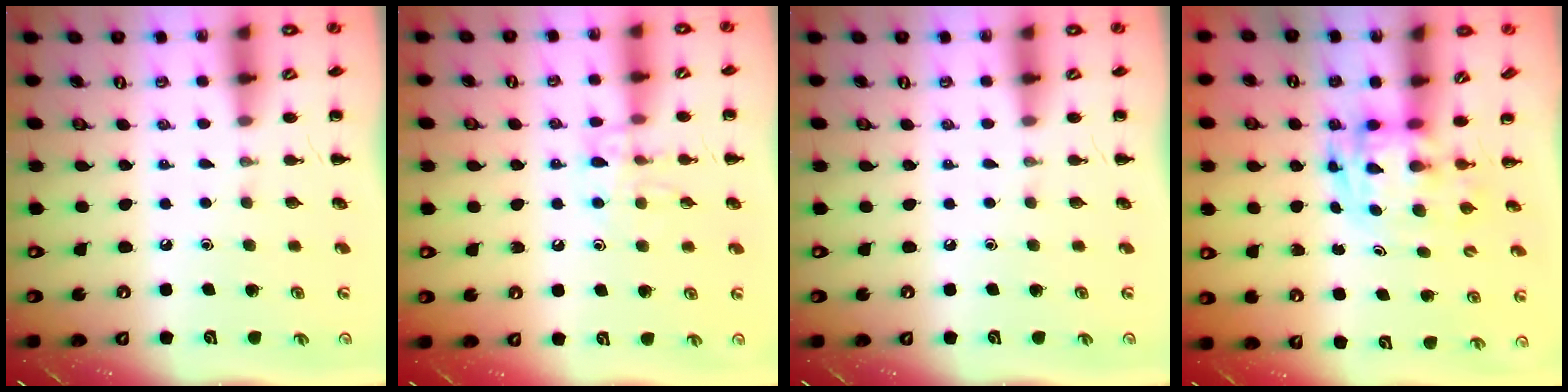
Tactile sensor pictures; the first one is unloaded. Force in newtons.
{"total": 9.9, "press": 9.8, "slide": 1.1}
{"total": 0.0}
{"total": 3.4, "press": 3.4, "slide": 0.6}